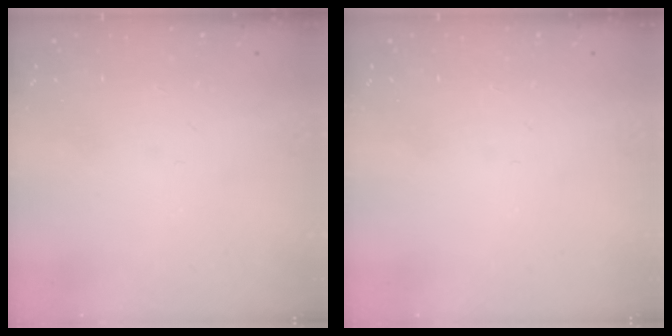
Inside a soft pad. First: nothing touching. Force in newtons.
{"total": 0.0}